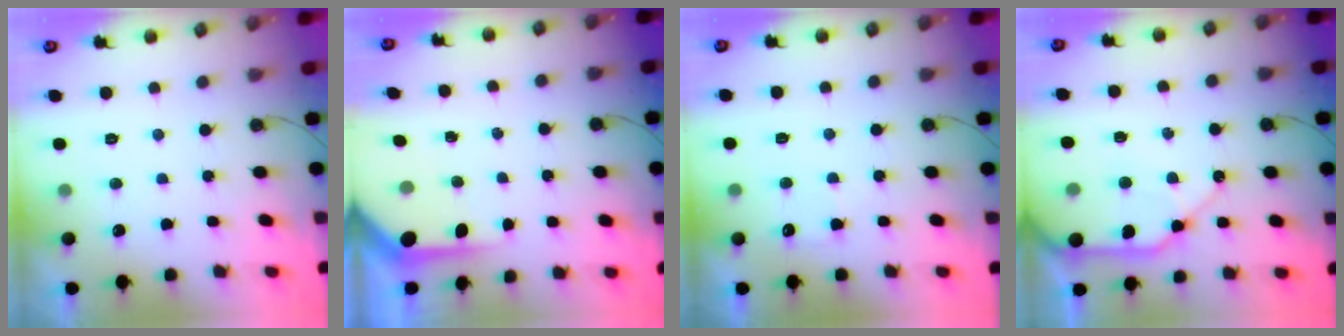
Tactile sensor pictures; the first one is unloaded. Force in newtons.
{"total": 6.2, "press": 6.2, "slide": 0.4}
{"total": 3.9, "press": 3.9, "slide": 0.5}
{"total": 12.9, "press": 12.8, "slide": 2.0}